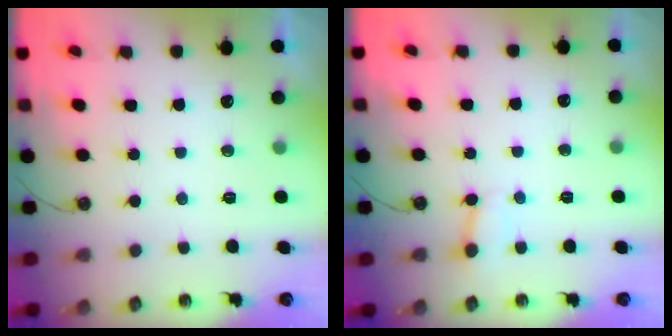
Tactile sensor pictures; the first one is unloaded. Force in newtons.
{"total": 2.7, "press": 2.7, "slide": 0.4}